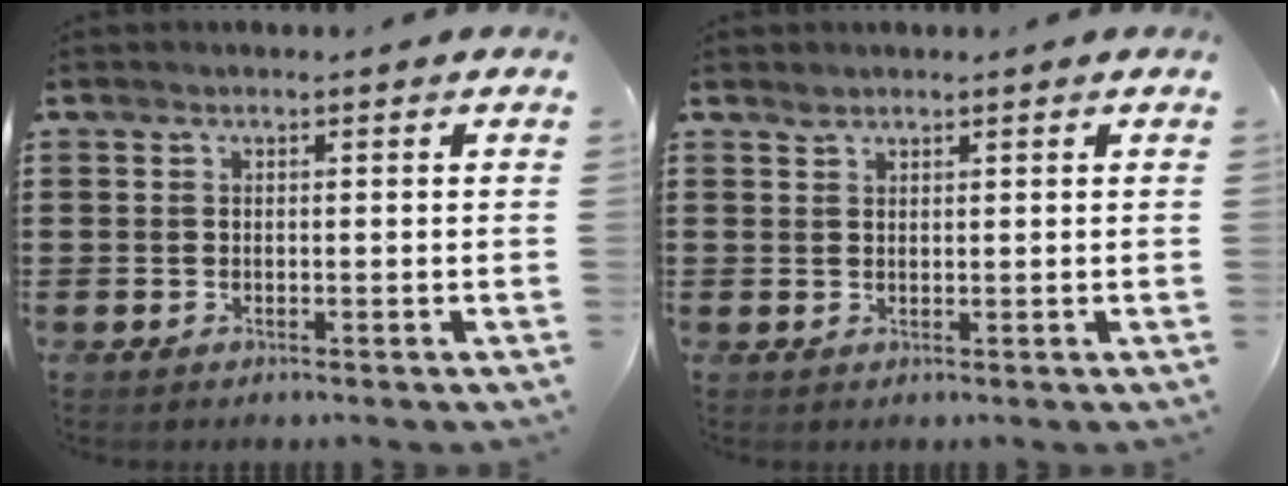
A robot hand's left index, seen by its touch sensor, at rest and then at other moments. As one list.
[{"total": 1.1, "force": [1.0, 0.5, 0.0], "torque": [-0.003, 0.001, 0.021]}]